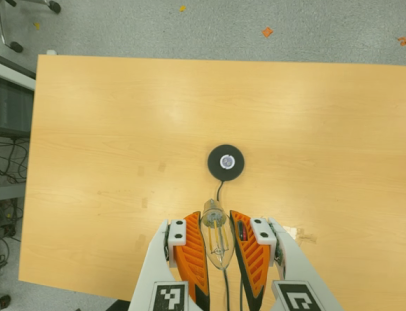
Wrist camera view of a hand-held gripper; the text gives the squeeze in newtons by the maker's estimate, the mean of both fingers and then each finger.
{"total": 19.7, "left": 21.4, "right": 18.0}